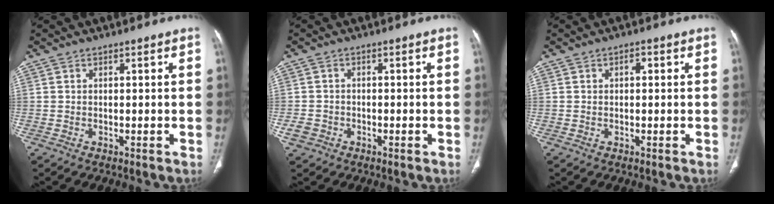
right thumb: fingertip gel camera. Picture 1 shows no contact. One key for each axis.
{"total": 2.6, "fx": -1.1, "fy": 2.2, "fz": 0.8, "tx": -0.013, "ty": 0.009, "tz": -0.021}
{"total": 1.5, "fx": 0.3, "fy": 0.8, "fz": 1.2, "tx": -0.018, "ty": 0.006, "tz": 0.004}